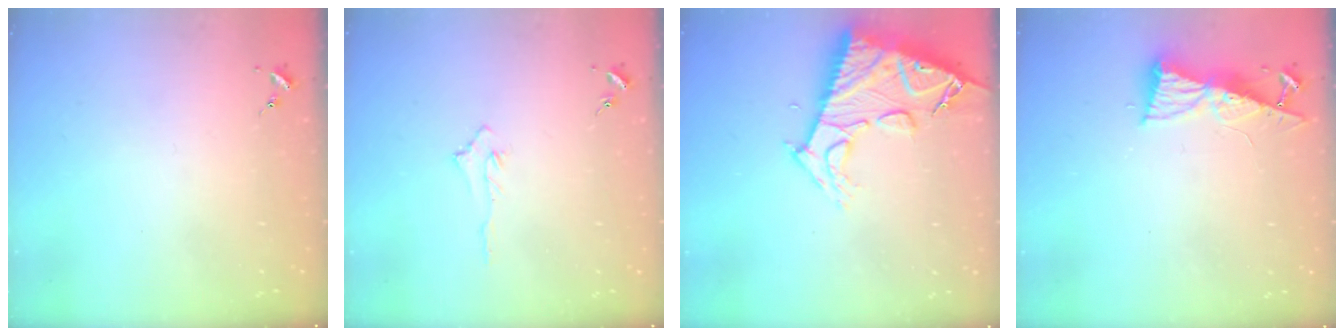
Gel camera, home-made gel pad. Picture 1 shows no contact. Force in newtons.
{"total": 3.3, "press": 3.3, "slide": 0.5}
{"total": 14.6, "press": 14.5, "slide": 1.3}
{"total": 8.6, "press": 8.5, "slide": 1.1}